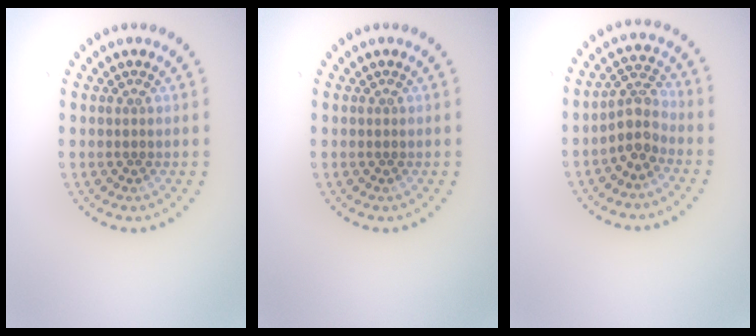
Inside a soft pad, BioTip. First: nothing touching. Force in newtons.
{"total": 0.0}
{"total": 2.9, "press": 2.3, "slide": 1.7}